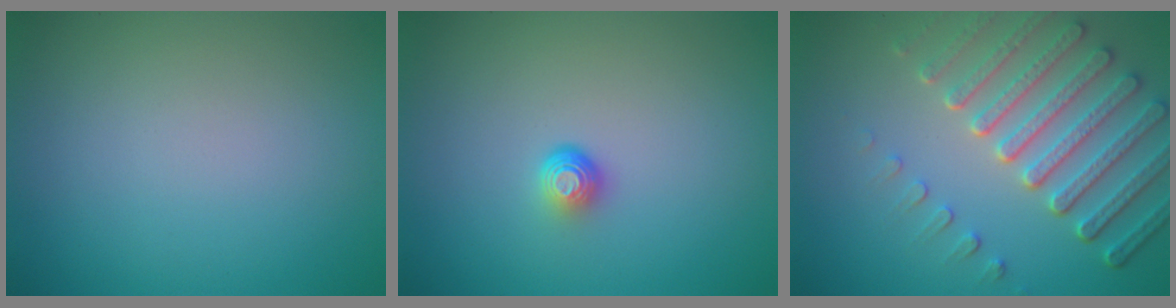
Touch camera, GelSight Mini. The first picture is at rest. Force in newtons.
{"total": 1.5, "press": 0.9, "slide": 1.2}
{"total": 6.4, "press": 5.2, "slide": 3.8}